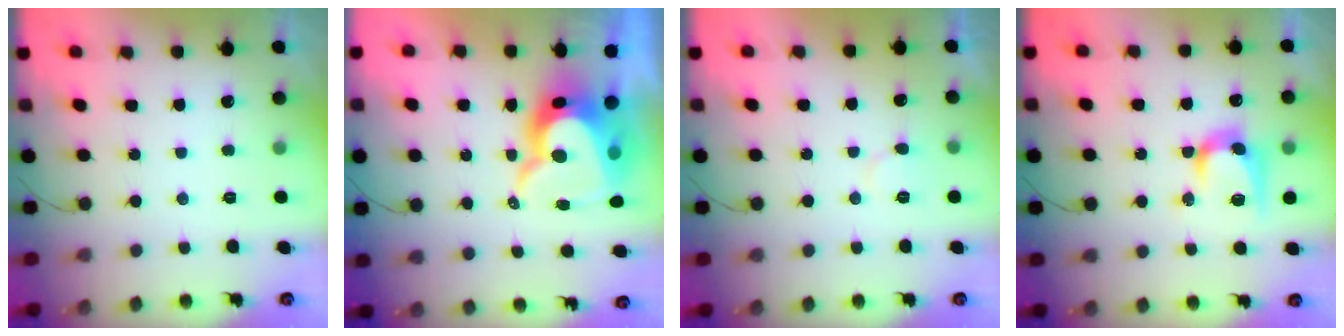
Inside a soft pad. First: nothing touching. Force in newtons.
{"total": 16.8, "press": 16.8, "slide": 1.3}
{"total": 6.4, "press": 6.4, "slide": 0.5}
{"total": 12.5, "press": 12.5, "slide": 0.7}